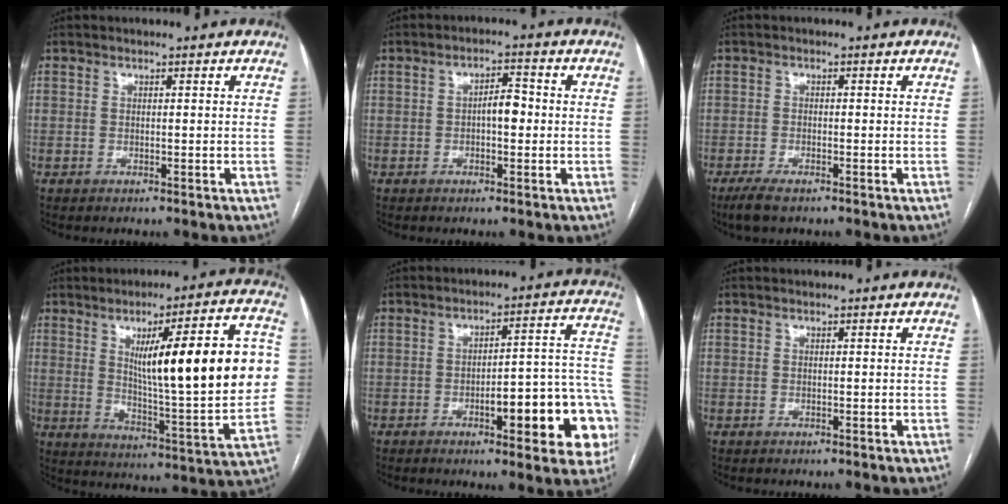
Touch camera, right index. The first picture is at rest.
{"total": 3.6, "force": [-0.4, 1.5, 3.3], "torque": [-0.048, 0.013, -0.007]}
{"total": 3.4, "force": [-2.5, 0.8, 2.2], "torque": [-0.050, -0.006, -0.044]}
{"total": 22.1, "force": [3.8, 2.5, 21.6], "torque": [-0.291, 0.010, 0.054]}
{"total": 15.4, "force": [-5.4, 3.8, 13.9], "torque": [-0.104, 0.042, -0.059]}
{"total": 0.0}